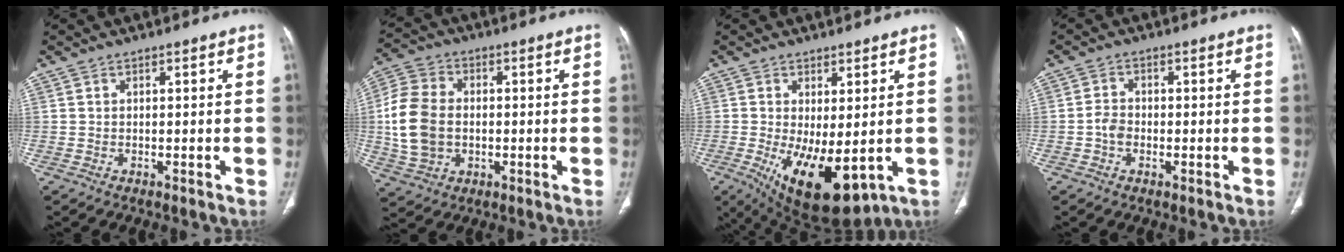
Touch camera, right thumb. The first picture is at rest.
{"total": 13.1, "force": [-0.3, 9.7, 8.8], "torque": [-0.173, 0.012, -0.006]}
{"total": 13.9, "force": [-3.0, 6.1, 12.1], "torque": [-0.194, -0.024, -0.020]}
{"total": 2.7, "force": [-0.7, 1.9, 1.8], "torque": [-0.033, 0.008, -0.020]}